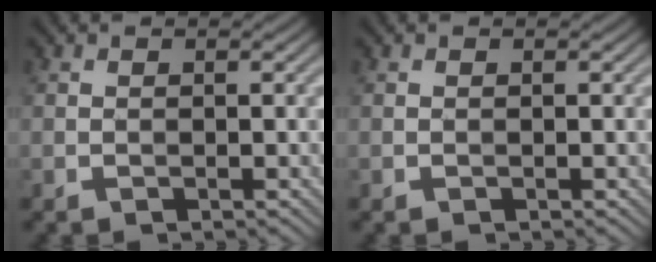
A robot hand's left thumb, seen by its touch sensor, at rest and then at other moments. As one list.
[{"total": 0.0}]